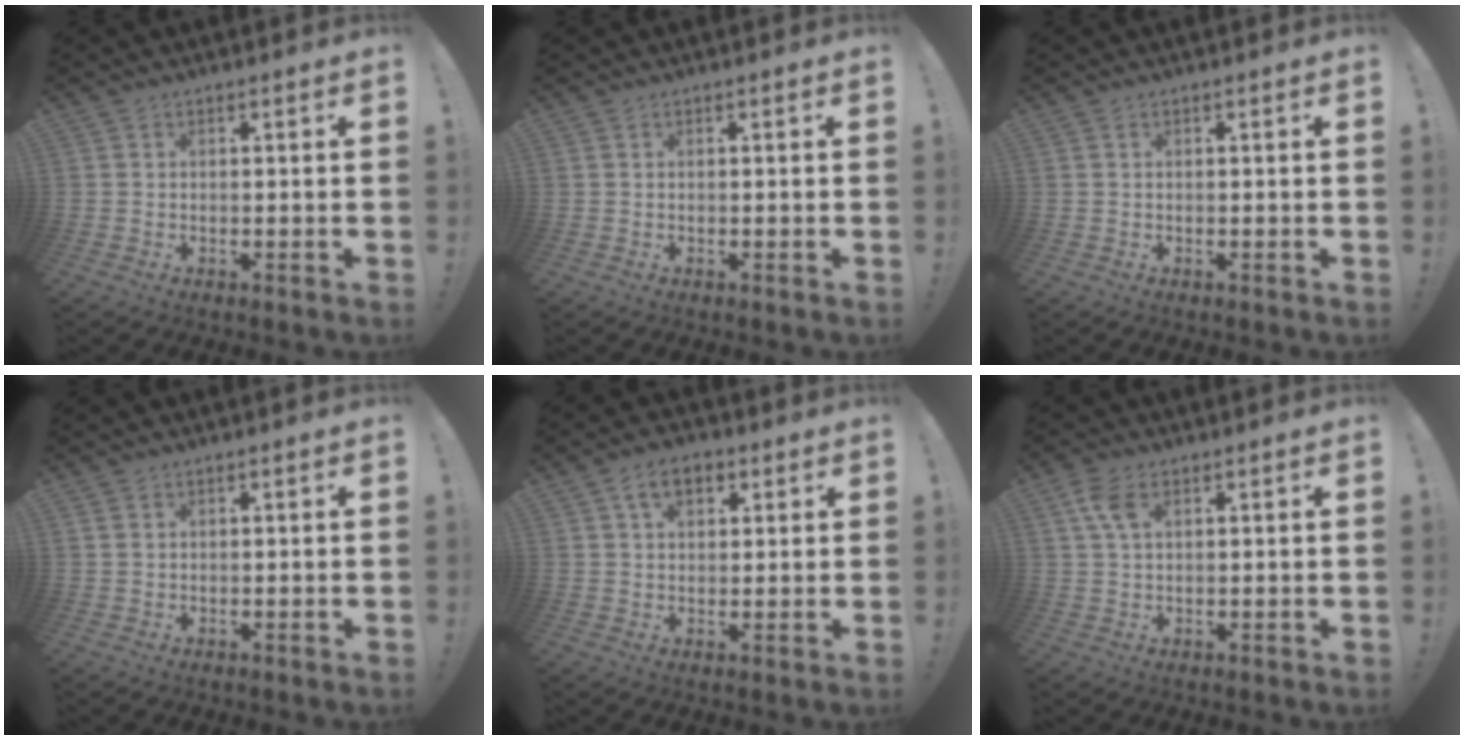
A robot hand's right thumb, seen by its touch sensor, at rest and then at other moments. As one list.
[{"total": 0.0}, {"total": 0.0}, {"total": 0.9, "force": [0.4, 0.7, 0.2], "torque": [-0.001, 0.000, 0.008]}, {"total": 7.4, "force": [3.1, 4.7, 4.7], "torque": [-0.070, 0.006, 0.056]}, {"total": 5.8, "force": [2.2, 3.1, 4.3], "torque": [-0.083, -0.003, 0.041]}]